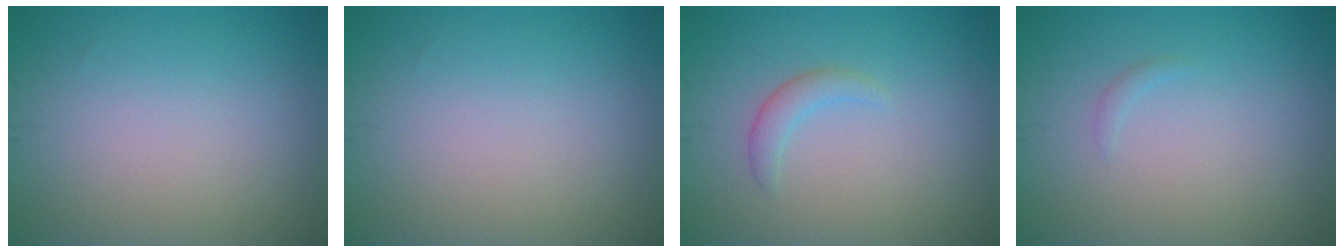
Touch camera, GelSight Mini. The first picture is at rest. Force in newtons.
{"total": 0.0}
{"total": 1.5, "press": 1.5, "slide": 0.1}
{"total": 0.5, "press": 0.5, "slide": 0.1}